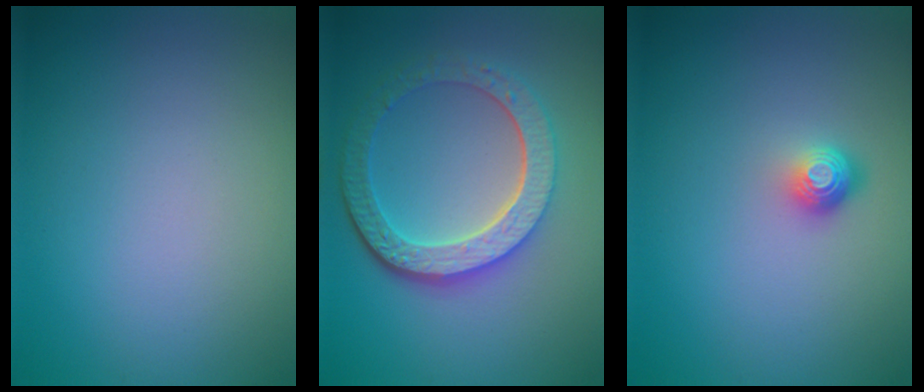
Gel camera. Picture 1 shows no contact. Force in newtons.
{"total": 6.2, "press": 4.6, "slide": 4.2}
{"total": 1.8, "press": 1.2, "slide": 1.3}